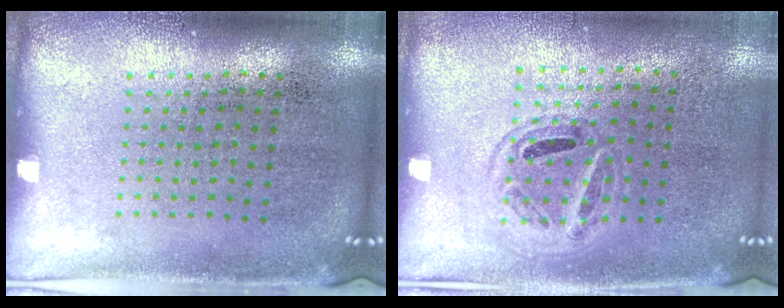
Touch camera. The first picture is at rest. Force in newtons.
{"total": 0.9, "press": 0.8, "slide": 0.3}